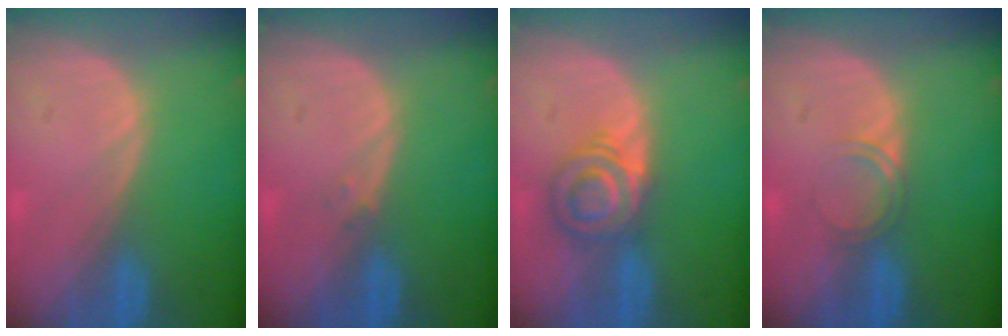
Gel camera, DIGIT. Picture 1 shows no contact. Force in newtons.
{"total": 0.7, "press": 0.7, "slide": 0.1}
{"total": 5.7, "press": 5.6, "slide": 1.0}
{"total": 2.0, "press": 2.0, "slide": 0.2}